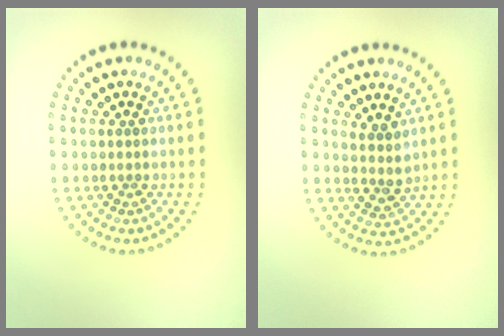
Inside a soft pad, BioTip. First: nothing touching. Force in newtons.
{"total": 1.9, "press": 1.5, "slide": 1.2}